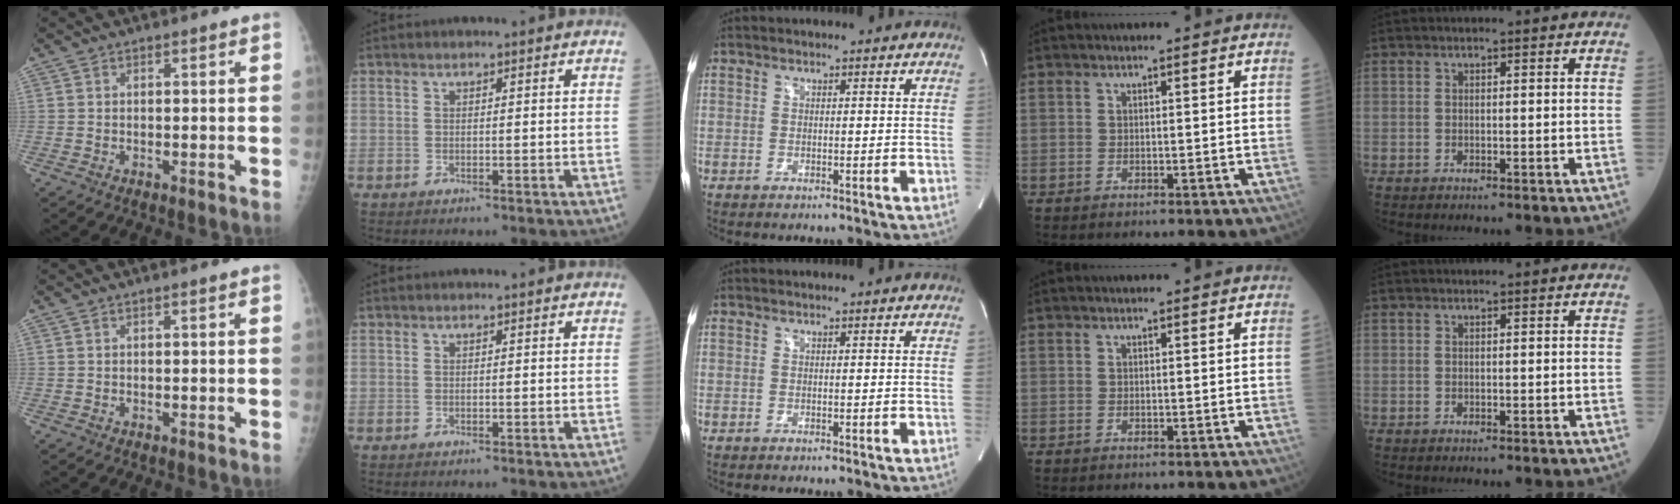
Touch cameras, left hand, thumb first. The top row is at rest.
{}